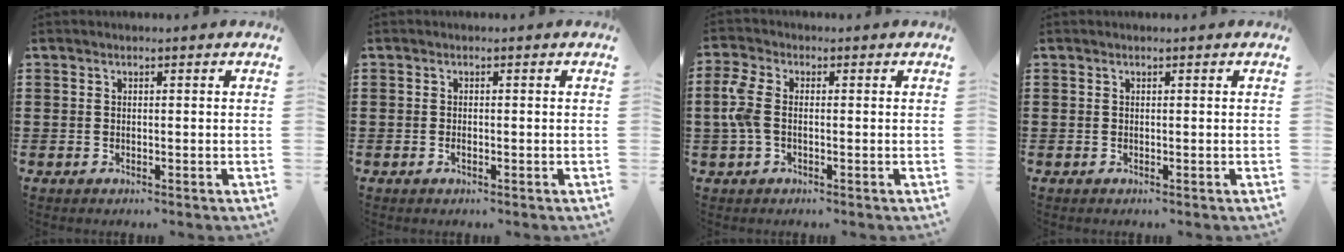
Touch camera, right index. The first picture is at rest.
{"total": 0.8, "force": [-0.4, 0.1, 0.6], "torque": [-0.014, -0.008, -0.006]}
{"total": 4.7, "force": [-0.4, 2.5, 4.0], "torque": [-0.109, -0.005, -0.017]}
{"total": 0.0}